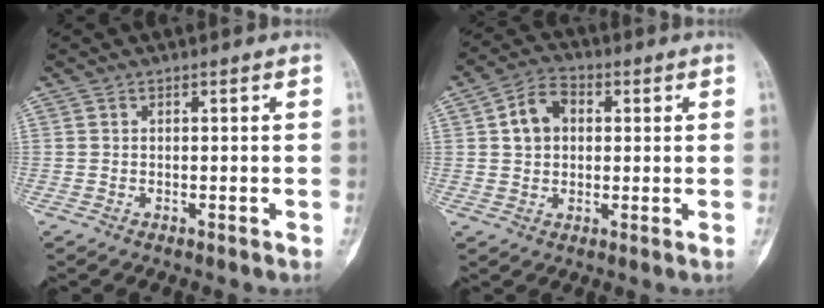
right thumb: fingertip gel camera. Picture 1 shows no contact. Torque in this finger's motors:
{"motor_torque": [-0.65, 0.50, 0.40, -0.19, -0.03]}